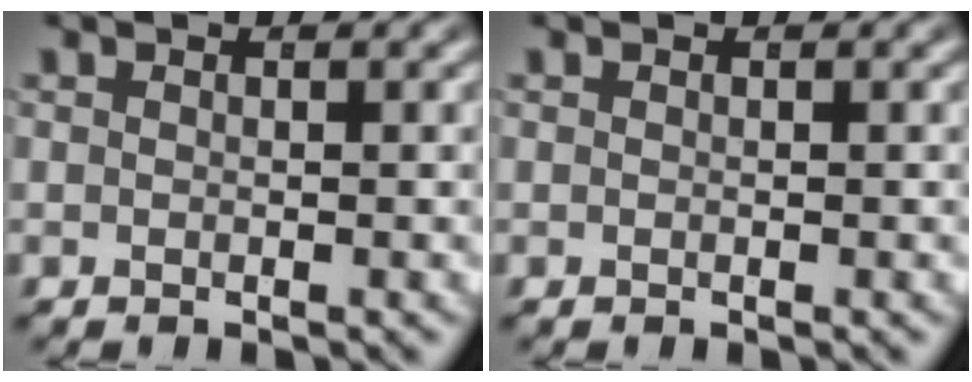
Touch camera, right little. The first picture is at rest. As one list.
[{"total": 0.0}]